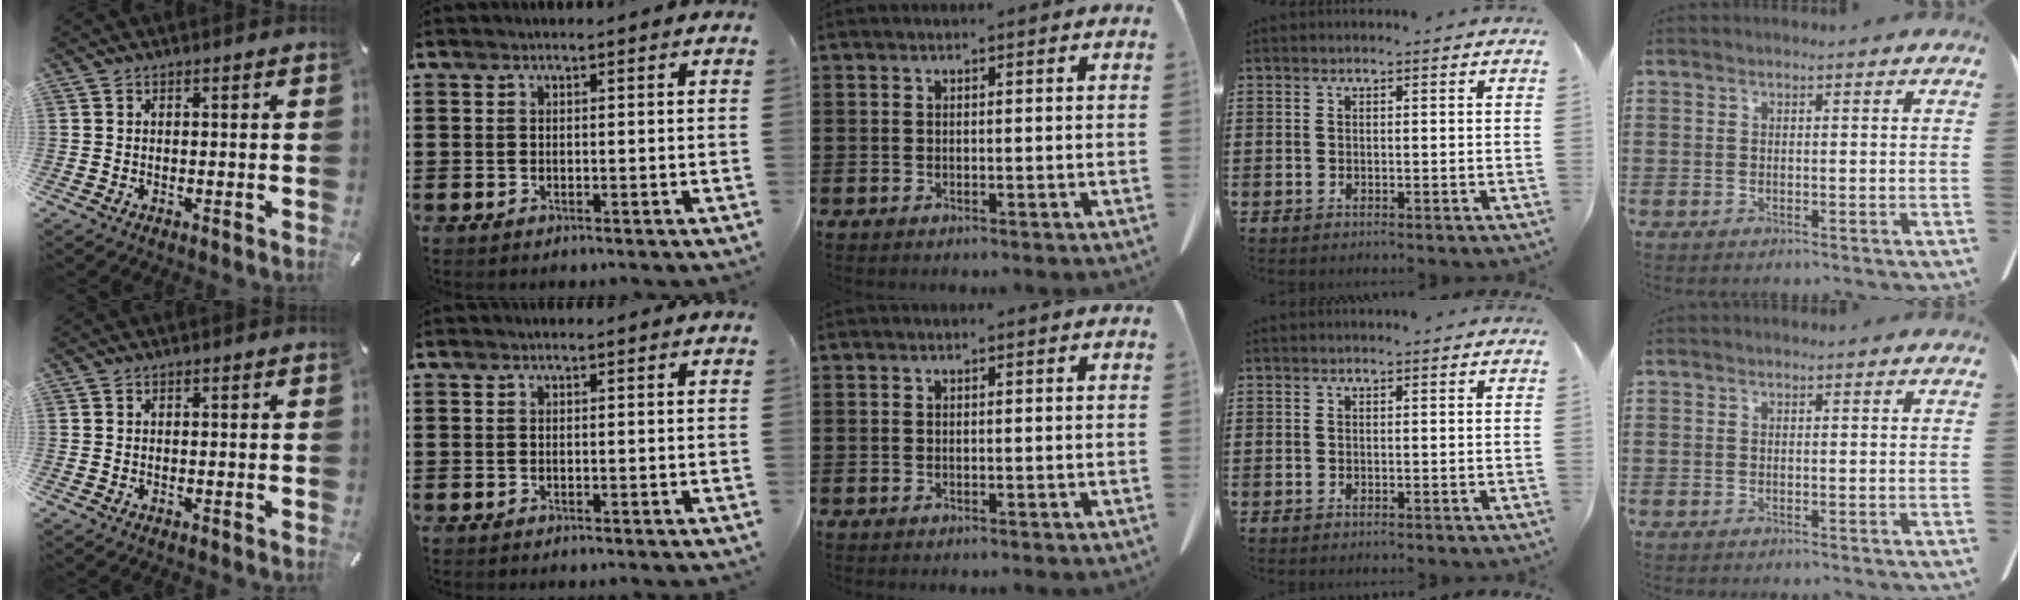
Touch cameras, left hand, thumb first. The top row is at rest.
{}